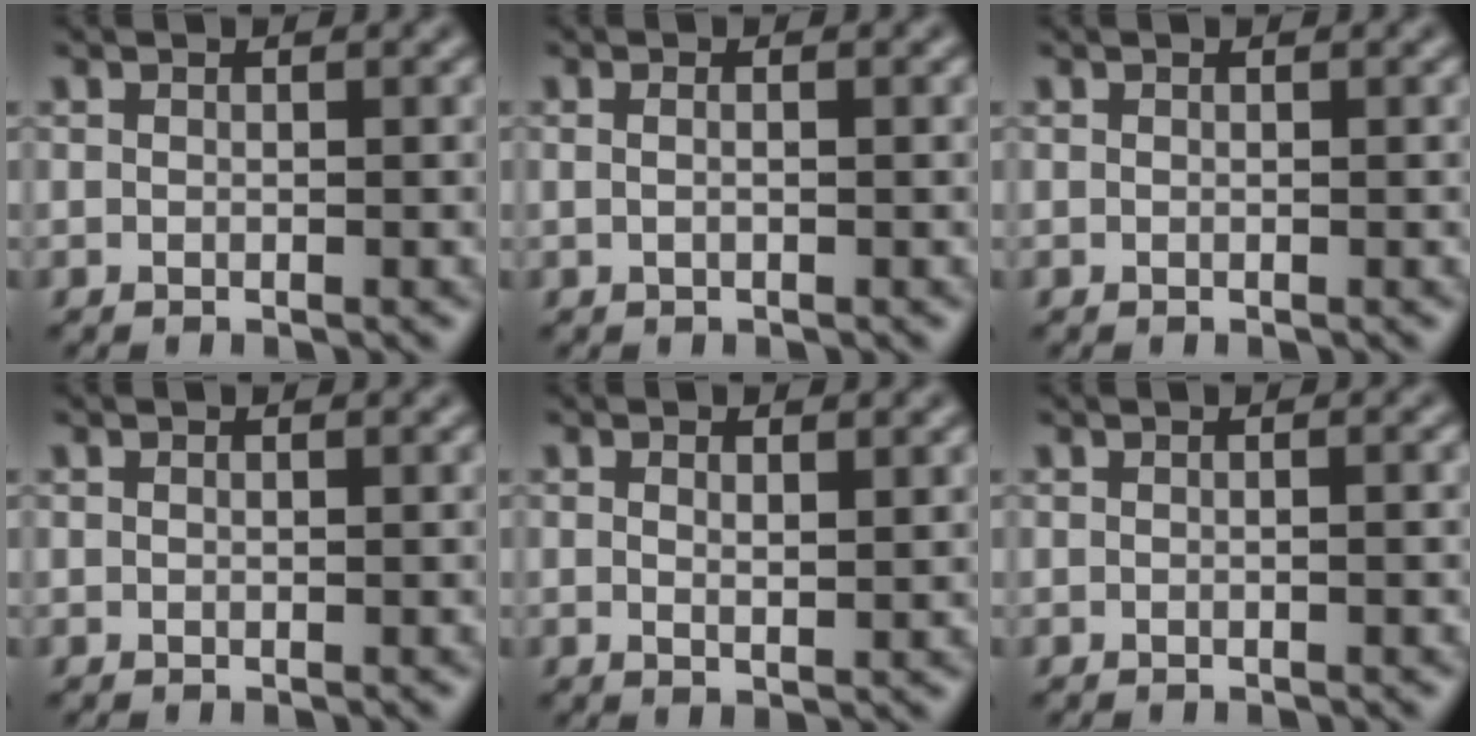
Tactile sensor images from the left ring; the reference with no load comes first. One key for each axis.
{"total": 1.6, "fx": 0.6, "fy": 0.8, "fz": 1.3, "tx": -0.008, "ty": -0.001, "tz": -0.010}
{"total": 0.0}
{"total": 0.0}
{"total": 1.6, "fx": 0.7, "fy": 0.4, "fz": 1.4, "tx": -0.023, "ty": -0.004, "tz": 0.013}
{"total": 0.8, "fx": -0.1, "fy": 0.2, "fz": 0.8, "tx": -0.009, "ty": 0.000, "tz": -0.003}